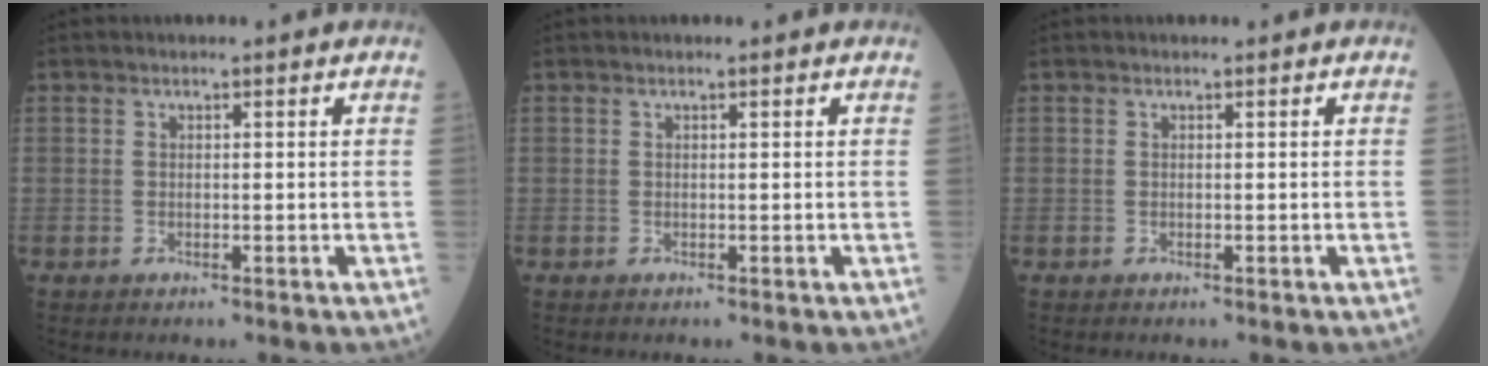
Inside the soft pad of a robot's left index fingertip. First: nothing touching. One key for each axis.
{"total": 0.6, "fx": 0.5, "fy": 0.1, "fz": 0.2, "tx": -0.009, "ty": 0.005, "tz": 0.007}
{"total": 0.0}